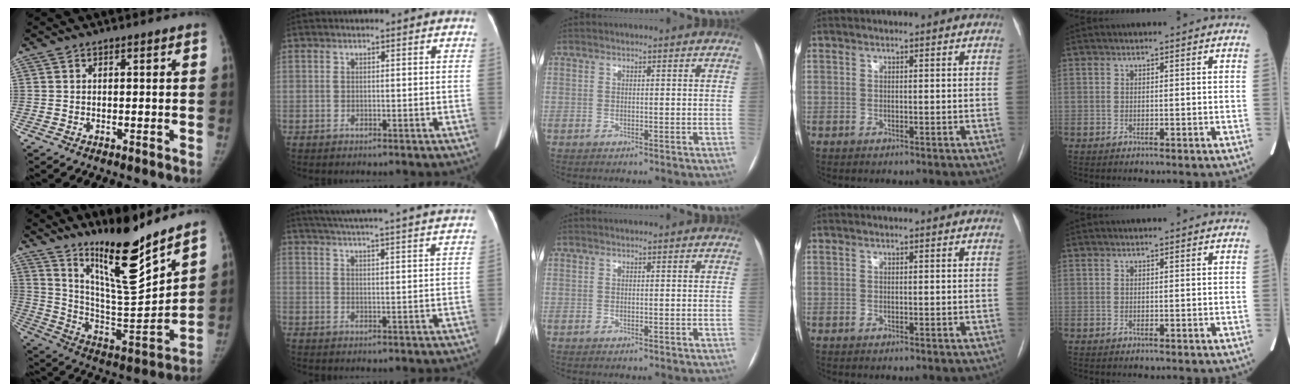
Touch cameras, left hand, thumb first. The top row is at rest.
{"thumb": {"total": 19.7, "force": [15.0, 2.6, 12.6], "torque": [-0.166, -0.114, 0.263]}, "index": {"total": 26.8, "force": [24.8, -0.4, 9.9], "torque": [-0.155, -0.042, 0.309]}}